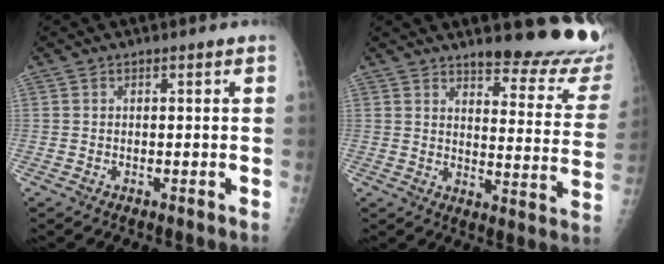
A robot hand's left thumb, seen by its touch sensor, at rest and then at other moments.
{"total": 17.4, "force": [15.4, 3.9, 7.1], "torque": [-0.045, -0.139, 0.178]}